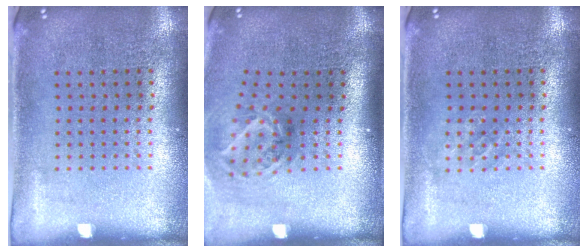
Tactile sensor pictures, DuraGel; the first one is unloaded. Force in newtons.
{"total": 1.9, "press": 1.2, "slide": 1.5}
{"total": 0.8, "press": 0.8, "slide": 0.2}